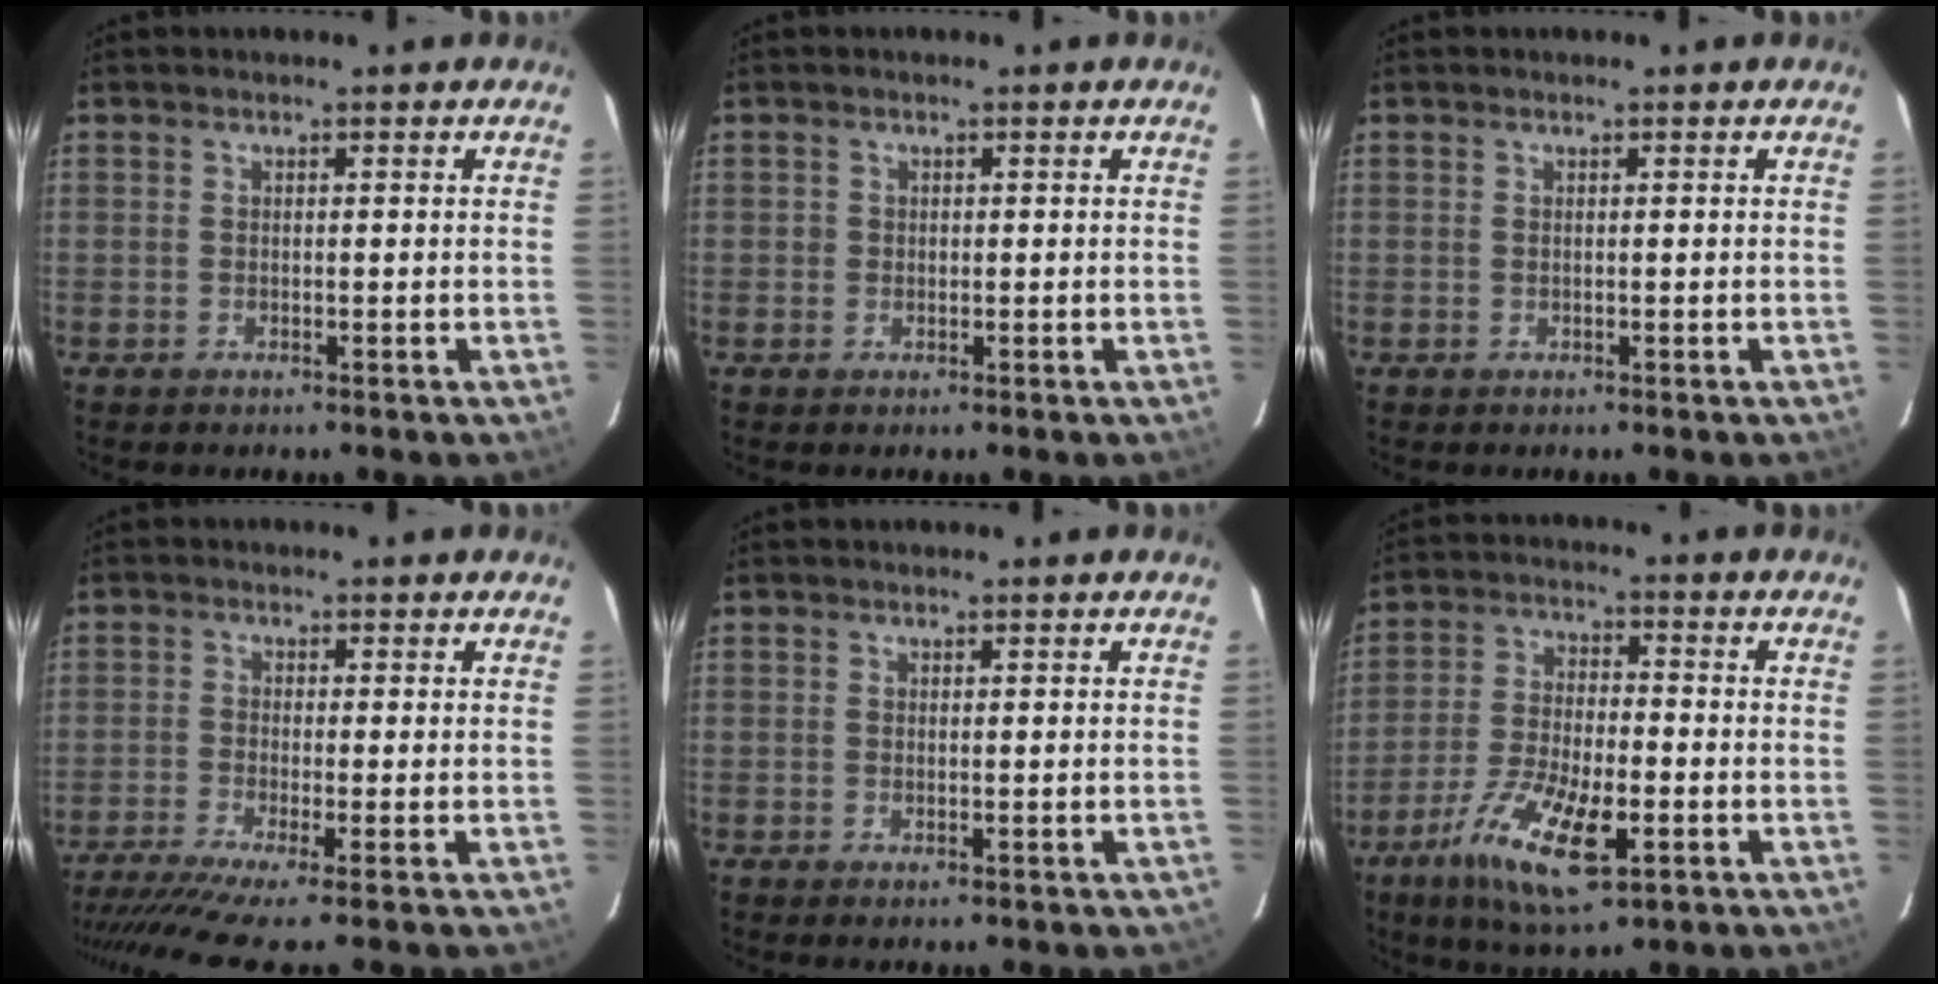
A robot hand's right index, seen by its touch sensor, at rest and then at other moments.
{"total": 1.0, "force": [-0.3, 0.9, 0.1], "torque": [0.001, 0.000, -0.004]}
{"total": 0.0}
{"total": 9.9, "force": [-8.0, -1.2, 5.7], "torque": [-0.133, -0.042, -0.139]}
{"total": 0.9, "force": [-0.3, 0.4, 0.8], "torque": [-0.011, -0.001, -0.003]}
{"total": 13.8, "force": [-6.4, 4.4, 11.4], "torque": [-0.232, -0.025, -0.119]}